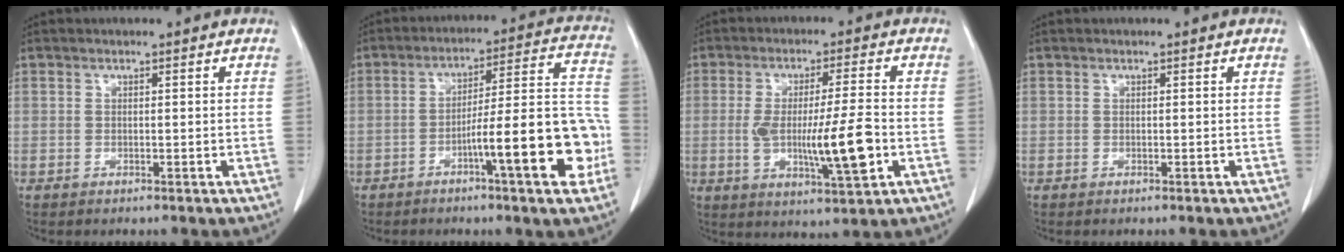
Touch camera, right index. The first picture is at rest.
{"total": 15.3, "force": [-5.4, 1.5, 14.2], "torque": [-0.193, 0.022, -0.080]}
{"total": 11.3, "force": [-2.1, 0.9, 11.1], "torque": [-0.194, -0.010, -0.032]}
{"total": 0.0}